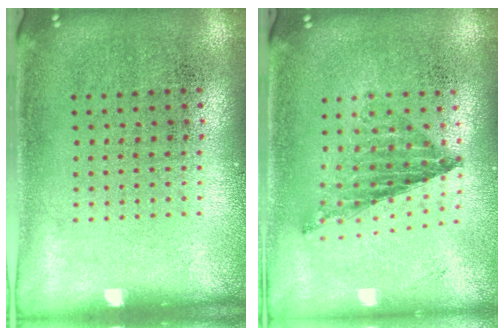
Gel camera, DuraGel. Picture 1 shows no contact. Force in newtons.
{"total": 0.8, "press": 0.8, "slide": 0.1}